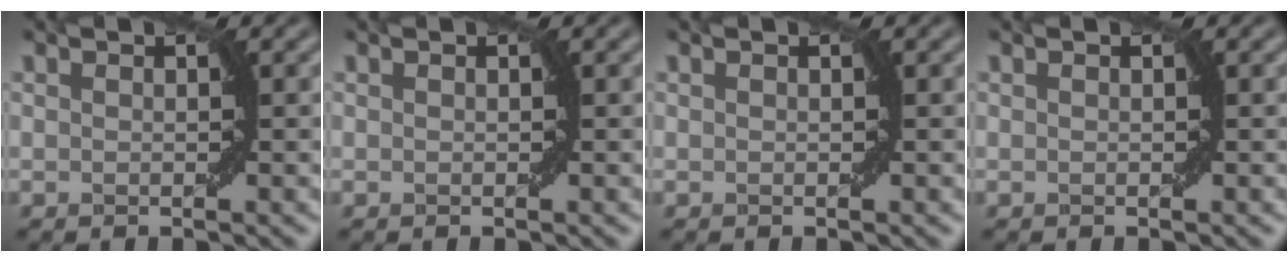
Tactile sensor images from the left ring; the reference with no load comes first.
{"total": 0.0}
{"total": 0.0}
{"total": 0.0}